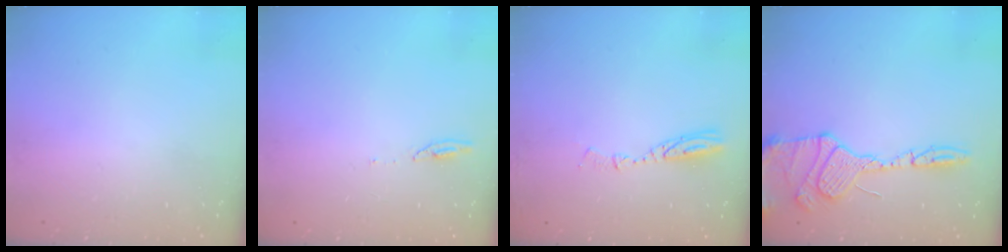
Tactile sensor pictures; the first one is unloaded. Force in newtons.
{"total": 3.7, "press": 3.7, "slide": 0.5}
{"total": 5.7, "press": 5.7, "slide": 0.5}
{"total": 25.6, "press": 19.4, "slide": 16.7}